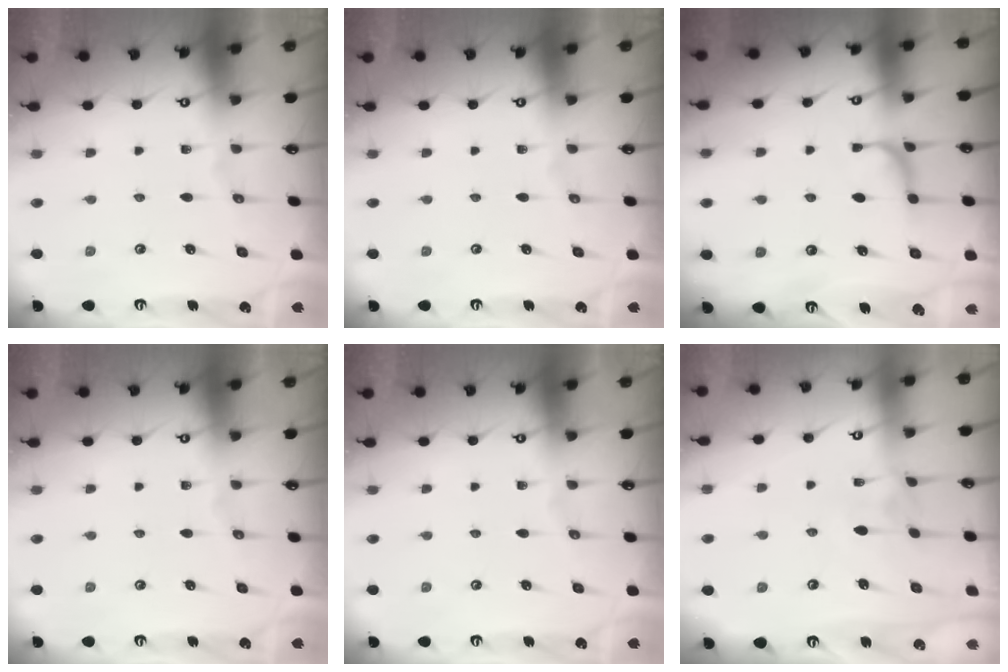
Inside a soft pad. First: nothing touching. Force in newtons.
{"total": 0.0}
{"total": 1.2, "press": 0.8, "slide": 0.8}
{"total": 0.0}
{"total": 0.0}
{"total": 2.4, "press": 2.3, "slide": 0.7}